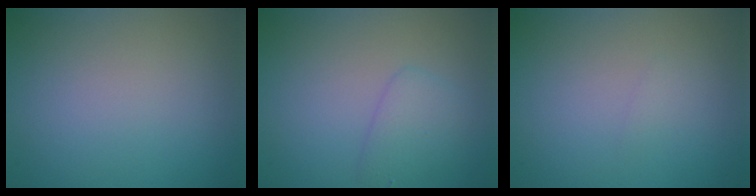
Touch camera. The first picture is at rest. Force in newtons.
{"total": 2.3, "press": 2.3, "slide": 0.2}
{"total": 0.6, "press": 0.6, "slide": 0.0}